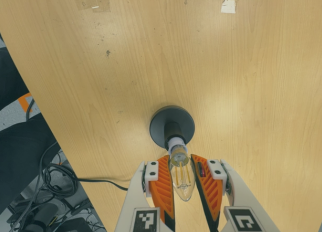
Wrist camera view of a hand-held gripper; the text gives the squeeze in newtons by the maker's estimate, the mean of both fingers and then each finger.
{"total": 15.1, "left": 14.4, "right": 15.8}